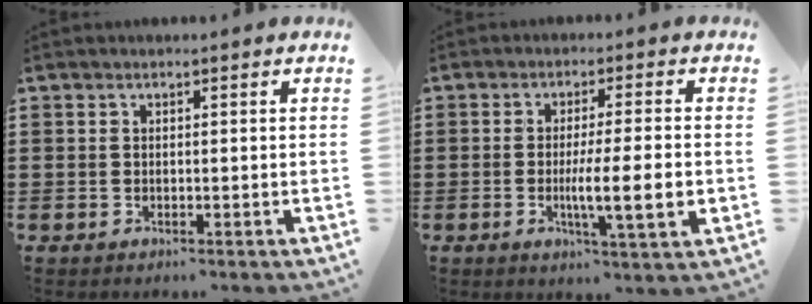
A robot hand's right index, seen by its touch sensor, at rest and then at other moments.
{"total": 8.7, "force": [-1.4, 1.2, 8.5], "torque": [-0.139, -0.013, -0.024]}